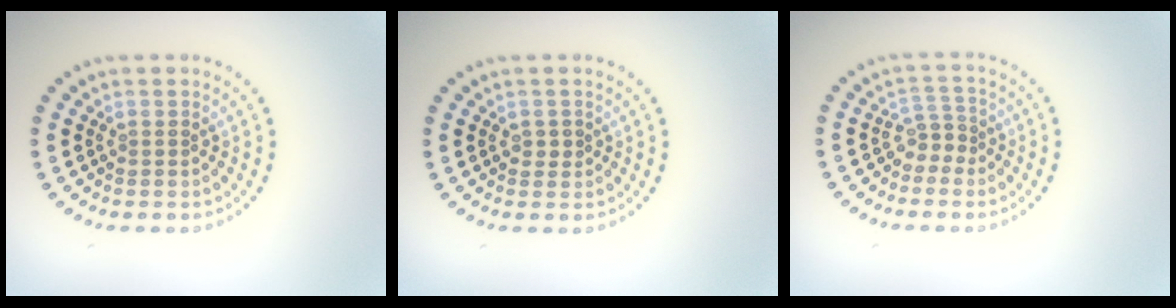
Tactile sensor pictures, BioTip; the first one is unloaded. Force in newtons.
{"total": 0.9, "press": 0.9, "slide": 0.2}
{"total": 1.9, "press": 1.3, "slide": 1.4}